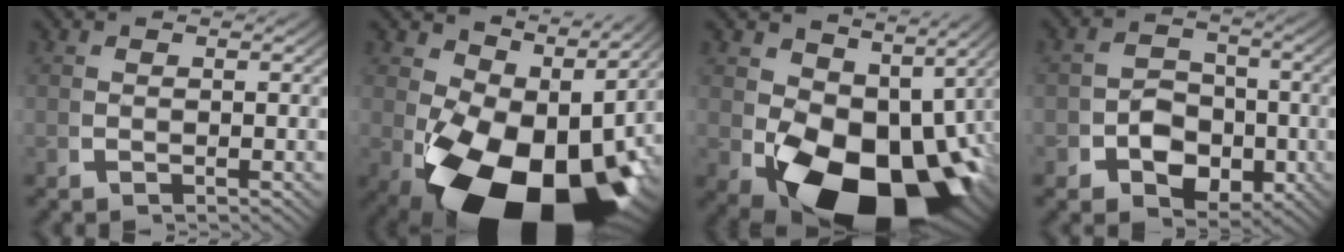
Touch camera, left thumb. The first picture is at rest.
{"total": 20.3, "force": [-3.8, 12.4, 15.6], "torque": [-0.286, -0.085, -0.022]}
{"total": 18.7, "force": [-4.2, 11.8, 13.8], "torque": [-0.236, -0.081, -0.029]}
{"total": 8.0, "force": [-2.0, 6.6, 4.2], "torque": [-0.067, -0.035, -0.028]}